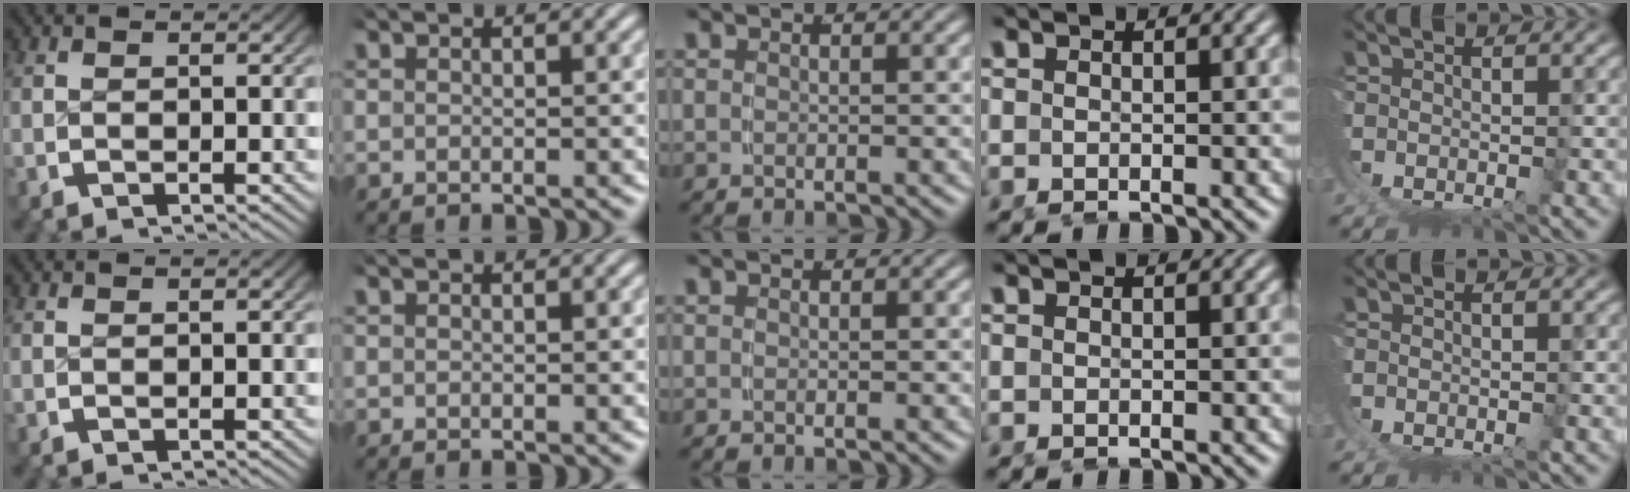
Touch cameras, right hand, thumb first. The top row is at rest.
{}